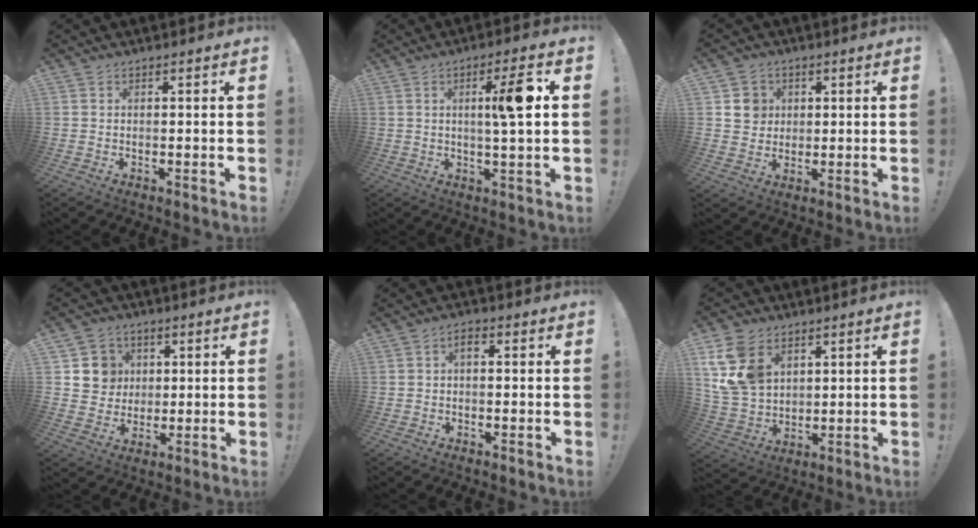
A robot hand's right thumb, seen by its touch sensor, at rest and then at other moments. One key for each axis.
{"total": 9.7, "fx": 2.0, "fy": 0.6, "fz": 9.5, "tx": -0.148, "ty": -0.004, "tz": 0.020}
{"total": 6.1, "fx": 2.1, "fy": 5.7, "fz": 0.9, "tx": -0.002, "ty": -0.013, "tz": 0.041}
{"total": 8.7, "fx": 2.7, "fy": 8.2, "fz": 1.5, "tx": -0.014, "ty": -0.019, "tz": 0.058}
{"total": 2.8, "fx": 0.5, "fy": 2.3, "fz": 1.6, "tx": -0.019, "ty": 0.001, "tz": 0.005}
{"total": 14.0, "fx": 6.3, "fy": 10.2, "fz": 7.2, "tx": -0.136, "ty": -0.028, "tz": 0.131}